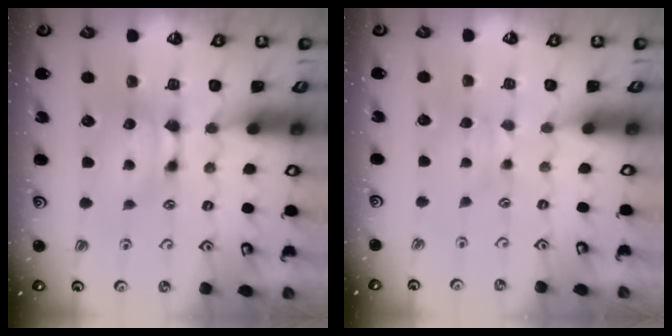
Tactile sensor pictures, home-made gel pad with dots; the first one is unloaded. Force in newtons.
{"total": 2.4, "press": 2.3, "slide": 0.4}